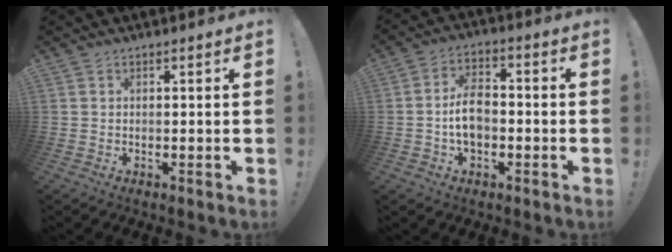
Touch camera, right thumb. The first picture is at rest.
{"total": 8.8, "force": [-1.8, 5.7, 6.4], "torque": [-0.117, 0.012, -0.031]}